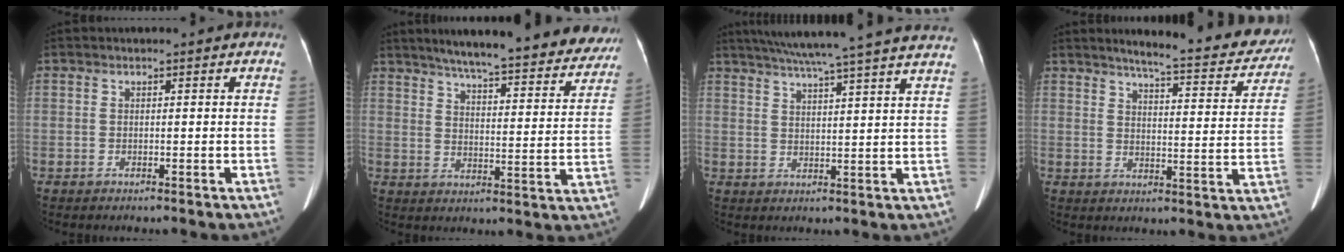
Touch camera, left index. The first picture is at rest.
{"total": 25.3, "force": [22.2, 3.8, 11.6], "torque": [-0.163, -0.033, 0.271]}
{"total": 23.0, "force": [20.2, -1.0, 10.9], "torque": [-0.182, -0.009, 0.260]}
{"total": 16.3, "force": [14.6, 2.1, 7.0], "torque": [-0.083, -0.035, 0.169]}